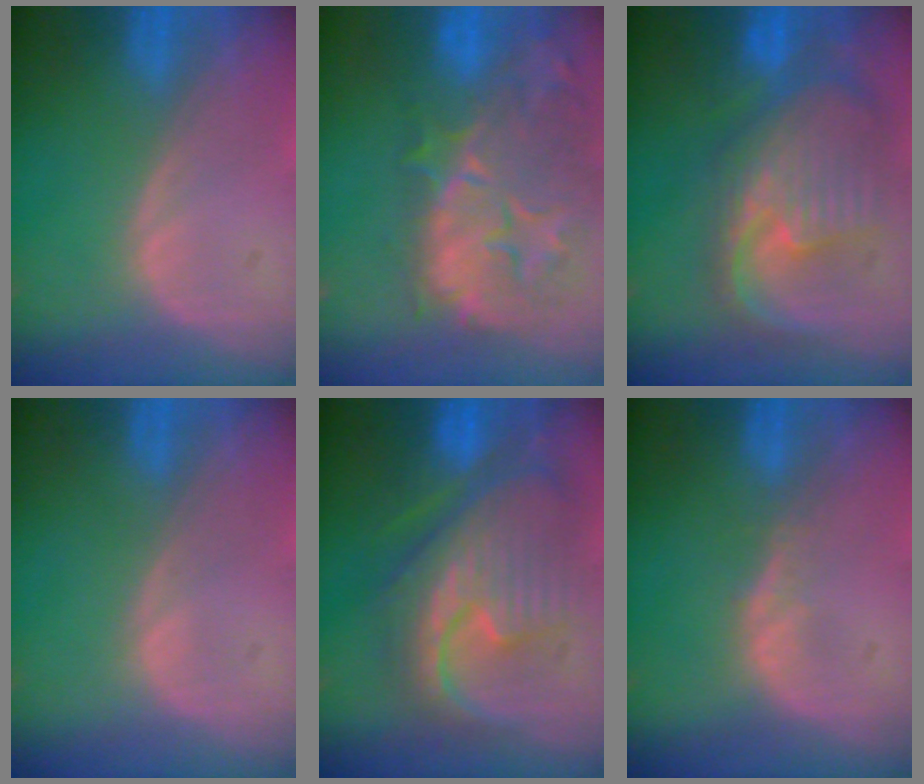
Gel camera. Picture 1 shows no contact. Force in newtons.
{"total": 14.0, "press": 11.9, "slide": 7.4}
{"total": 11.4, "press": 9.9, "slide": 5.7}
{"total": 0.0}
{"total": 12.0, "press": 11.9, "slide": 1.4}
{"total": 1.1, "press": 1.1, "slide": 0.1}